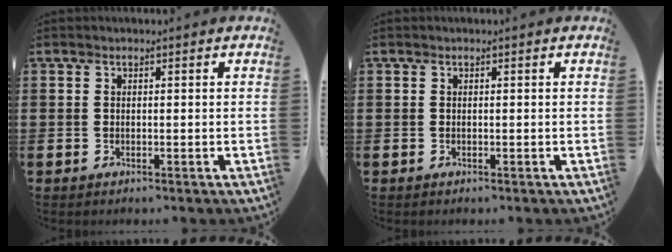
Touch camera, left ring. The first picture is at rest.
{"total": 0.0}